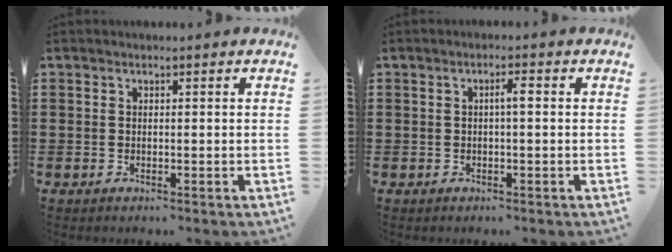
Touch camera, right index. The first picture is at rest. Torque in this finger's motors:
{"motor_torque": [0.37, -0.30, 0.06, 0.05]}